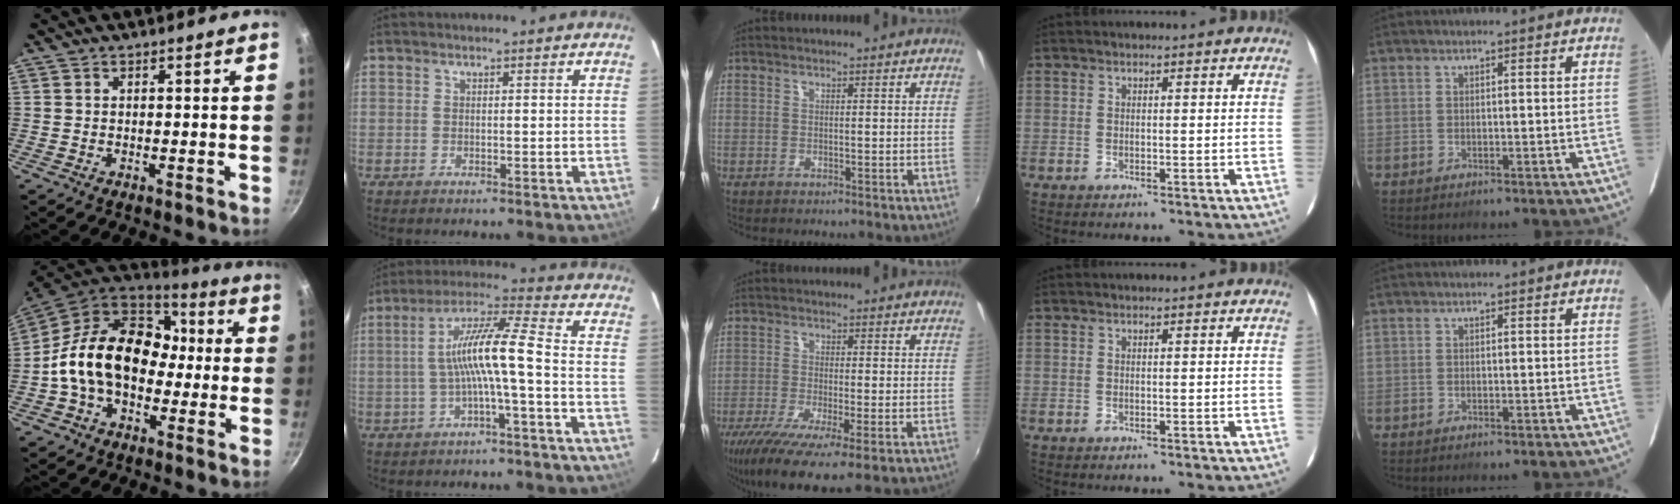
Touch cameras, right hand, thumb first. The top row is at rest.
{"thumb": {"total": 20.4, "force": [-0.4, 14.7, 14.0], "torque": [-0.208, 0.047, -0.017]}, "index": {"total": 9.6, "force": [-2.2, -0.2, 9.4], "torque": [-0.190, 0.019, -0.037]}, "middle": {"total": 10.6, "force": [-5.6, 1.8, 8.8], "torque": [-0.187, -0.043, -0.100]}}